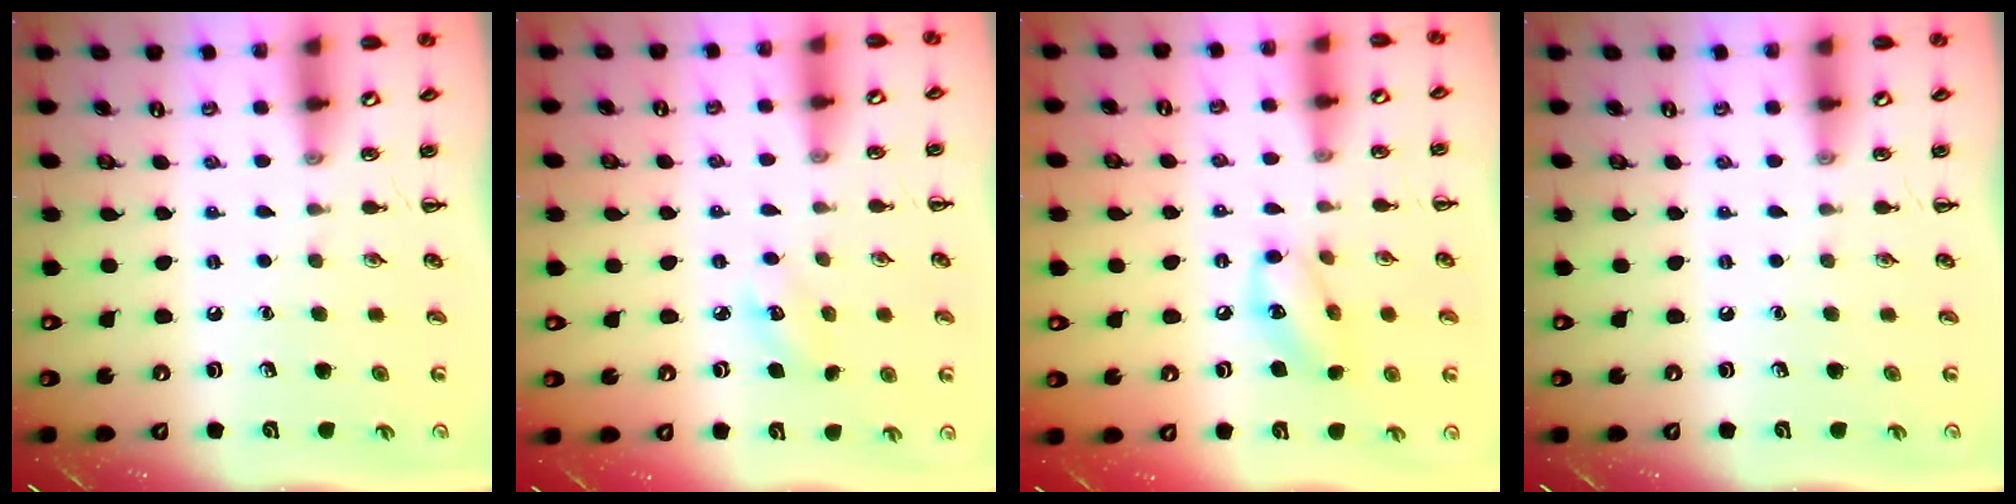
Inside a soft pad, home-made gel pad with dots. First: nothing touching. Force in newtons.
{"total": 3.8, "press": 3.7, "slide": 0.9}
{"total": 10.8, "press": 10.7, "slide": 1.7}
{"total": 0.0}